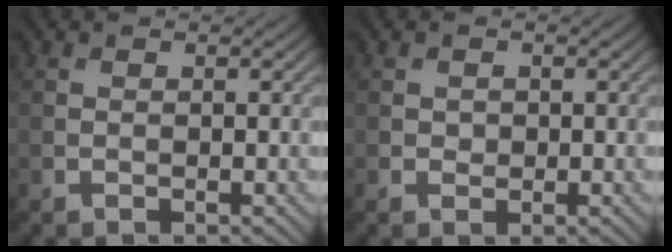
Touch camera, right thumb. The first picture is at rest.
{"total": 0.7, "force": [0.1, 0.7, 0.2], "torque": [-0.005, -0.004, 0.002]}